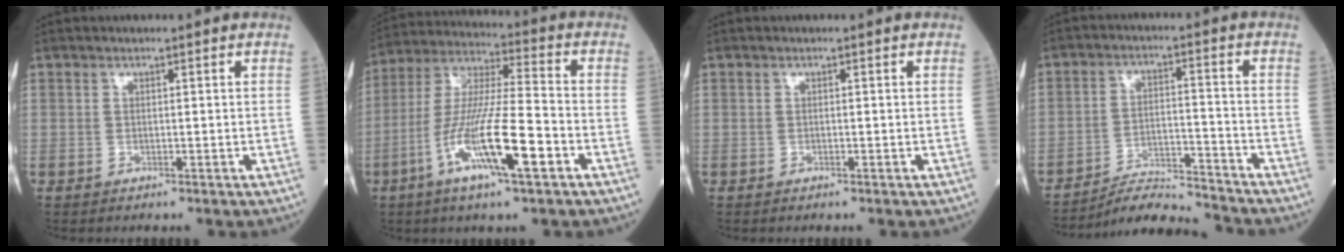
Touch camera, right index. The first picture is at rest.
{"total": 15.0, "force": [-5.9, 1.2, 13.8], "torque": [-0.269, -0.013, -0.112]}
{"total": 0.0}
{"total": 8.9, "force": [-8.8, -0.9, 0.6], "torque": [-0.010, 0.009, -0.157]}